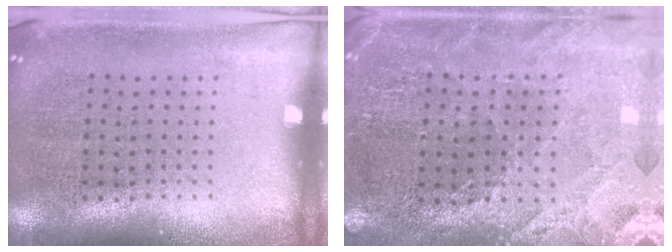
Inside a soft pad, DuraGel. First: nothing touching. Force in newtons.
{"total": 1.5, "press": 1.4, "slide": 0.3}